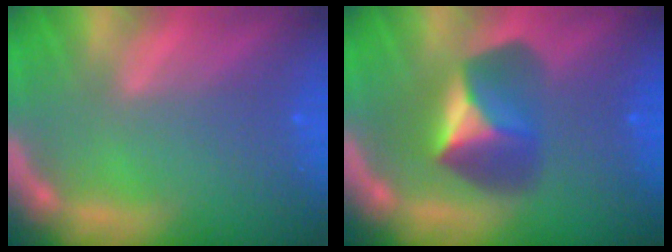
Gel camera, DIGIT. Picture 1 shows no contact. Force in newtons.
{"total": 5.4}